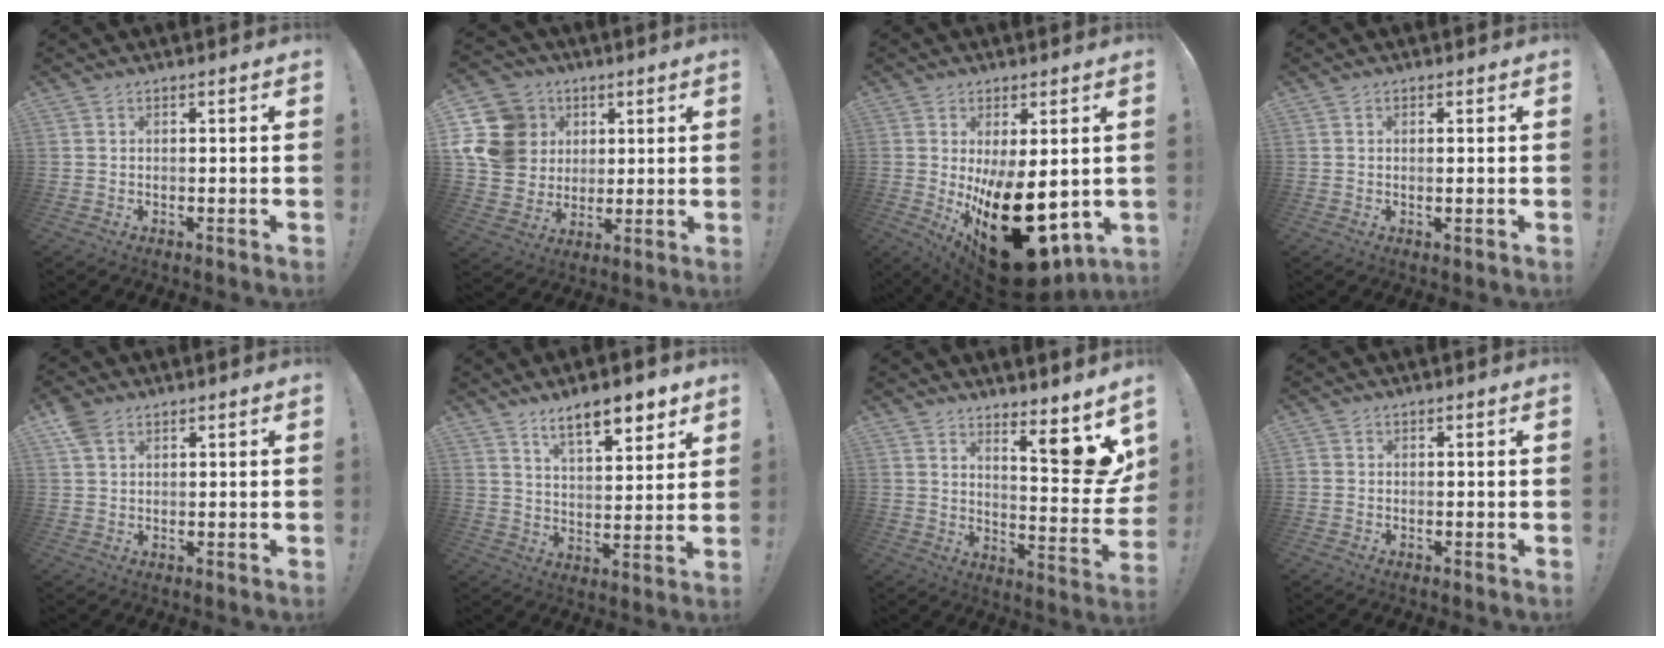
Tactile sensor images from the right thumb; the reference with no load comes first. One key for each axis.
{"total": 16.8, "fx": 4.2, "fy": 14.7, "fz": 7.1, "tx": -0.118, "ty": -0.013, "tz": 0.099}
{"total": 22.9, "fx": -4.5, "fy": 11.0, "fz": 19.5, "tx": -0.257, "ty": 0.001, "tz": -0.044}
{"total": 0.9, "fx": 0.4, "fy": 0.1, "fz": 0.7, "tx": 0.000, "ty": -0.006, "tz": 0.005}
{"total": 4.2, "fx": 2.4, "fy": 2.7, "fz": 2.1, "tx": -0.039, "ty": -0.002, "tz": 0.048}
{"total": 11.2, "fx": 7.9, "fy": 3.4, "fz": 7.2, "tx": -0.099, "ty": -0.046, "tz": 0.134}
{"total": 12.0, "fx": 7.6, "fy": 2.8, "fz": 8.9, "tx": -0.103, "ty": -0.070, "tz": 0.125}
{"total": 0.7, "fx": -0.3, "fy": 0.6, "fz": 0.2, "tx": -0.004, "ty": 0.001, "tz": -0.004}